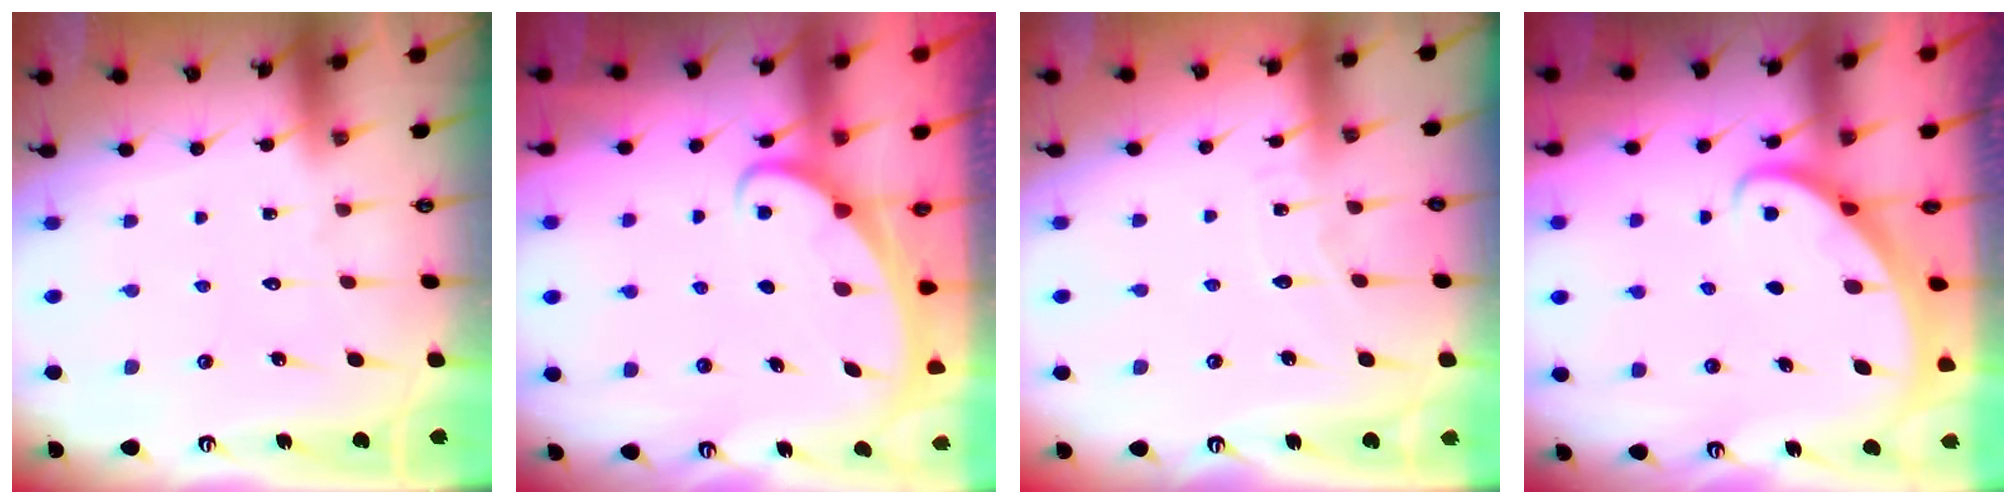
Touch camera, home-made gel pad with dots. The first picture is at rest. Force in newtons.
{"total": 2.2, "press": 2.2, "slide": 0.3}
{"total": 4.6, "press": 4.5, "slide": 0.5}
{"total": 2.8, "press": 2.8, "slide": 0.2}